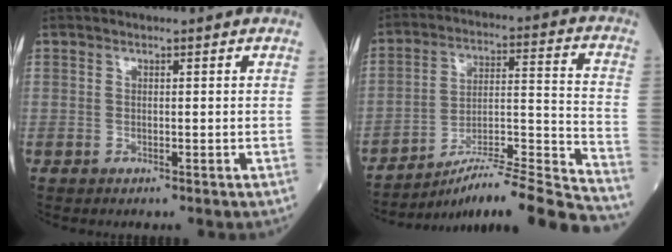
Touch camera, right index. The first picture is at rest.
{"total": 21.3, "force": [-19.3, -0.6, 9.1], "torque": [-0.110, 0.007, -0.294]}